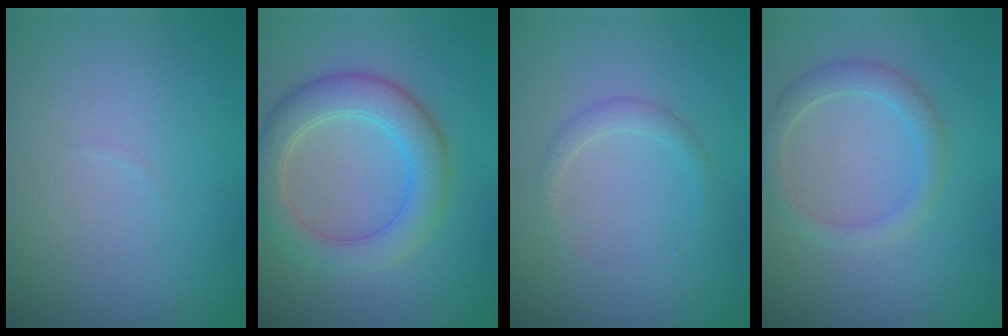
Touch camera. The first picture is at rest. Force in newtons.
{"total": 5.0, "press": 5.0, "slide": 0.1}
{"total": 1.2, "press": 1.2, "slide": 0.1}
{"total": 2.3, "press": 2.3, "slide": 0.1}